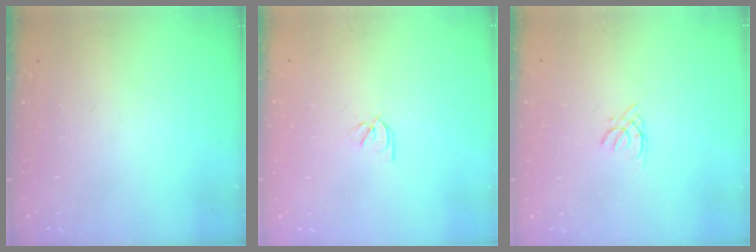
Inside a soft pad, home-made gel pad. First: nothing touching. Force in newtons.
{"total": 2.0, "press": 2.0, "slide": 0.3}
{"total": 1.7, "press": 1.7, "slide": 0.3}